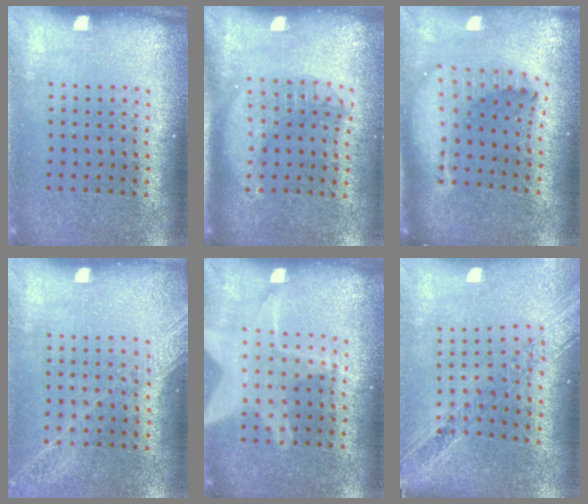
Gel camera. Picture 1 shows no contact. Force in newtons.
{"total": 1.7, "press": 1.5, "slide": 0.9}
{"total": 2.2, "press": 1.7, "slide": 1.4}
{"total": 1.3, "press": 1.2, "slide": 0.3}
{"total": 1.8, "press": 1.8, "slide": 0.1}
{"total": 1.1, "press": 1.1, "slide": 0.2}